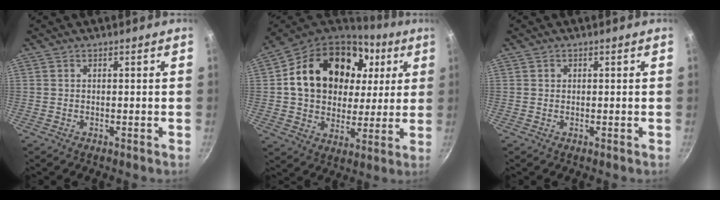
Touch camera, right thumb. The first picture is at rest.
{"total": 24.5, "force": [6.7, 18.2, 15.0], "torque": [-0.243, 0.012, 0.115]}
{"total": 0.5, "force": [0.2, 0.5, 0.0], "torque": [0.004, 0.002, 0.002]}